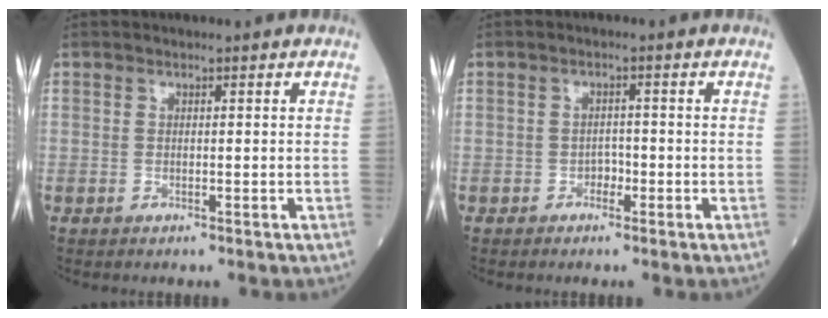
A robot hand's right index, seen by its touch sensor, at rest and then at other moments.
{"total": 2.2, "force": [-1.0, 1.5, 1.2], "torque": [-0.024, 0.005, -0.016]}